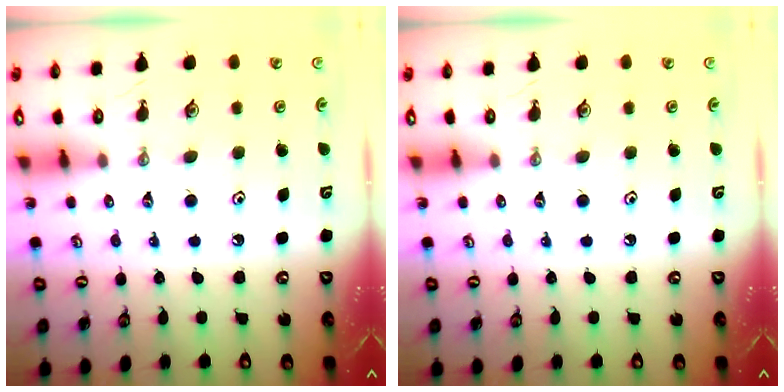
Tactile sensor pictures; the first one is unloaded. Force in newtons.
{"total": 0.0}